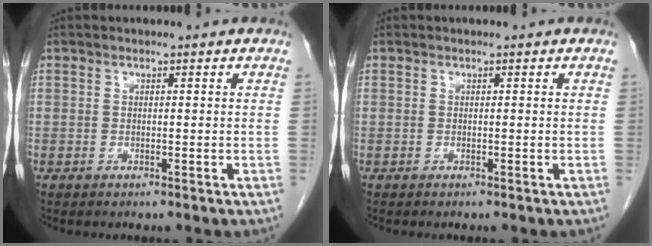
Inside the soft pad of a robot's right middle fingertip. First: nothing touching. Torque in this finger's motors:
{"motor_torque": [-0.35, 0.05, -0.03, -0.01]}